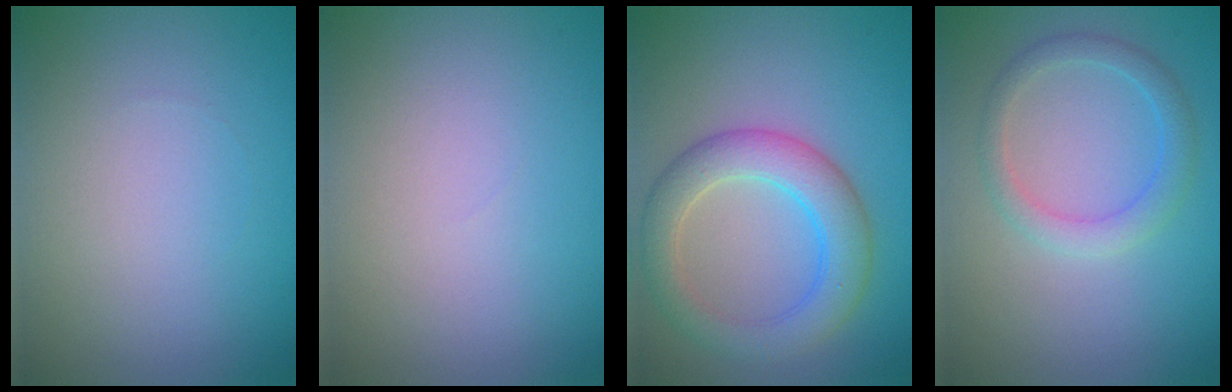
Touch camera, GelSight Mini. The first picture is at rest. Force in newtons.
{"total": 0.0}
{"total": 5.1, "press": 5.1, "slide": 0.2}
{"total": 2.3, "press": 2.3, "slide": 0.1}